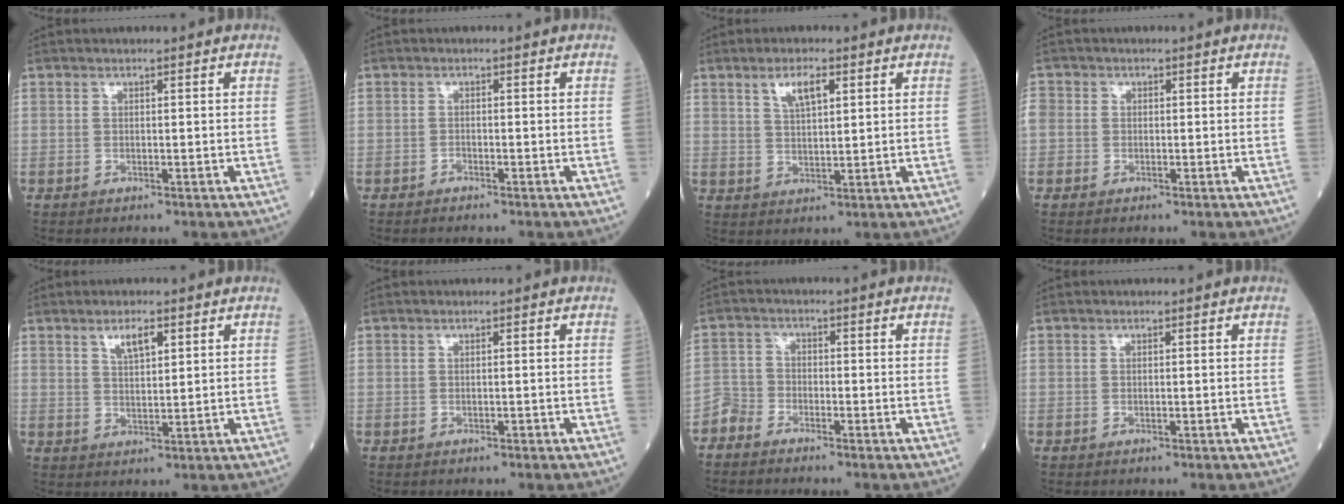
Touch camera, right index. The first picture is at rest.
{"total": 0.7, "force": [-0.7, 0.1, 0.1], "torque": [-0.004, -0.001, -0.014]}
{"total": 4.4, "force": [2.3, 1.2, 3.5], "torque": [-0.070, 0.004, 0.045]}
{"total": 3.0, "force": [-0.4, 2.8, 1.0], "torque": [-0.032, 0.009, -0.010]}
{"total": 3.6, "force": [2.0, 1.0, 2.7], "torque": [-0.053, 0.001, 0.039]}
{"total": 0.0}
{"total": 2.7, "force": [-2.5, 1.0, -0.3], "torque": [0.009, -0.002, -0.054]}
{"total": 0.0}